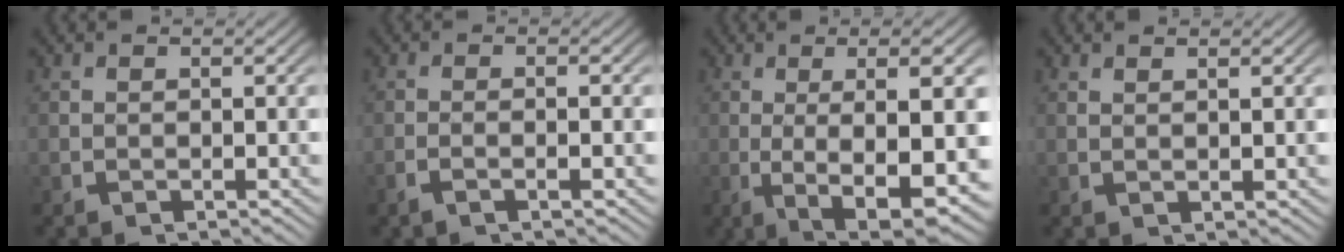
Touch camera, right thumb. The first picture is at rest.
{"total": 1.5, "force": [-0.8, 0.1, 1.3], "torque": [-0.031, 0.002, -0.018]}
{"total": 11.3, "force": [-2.4, 4.6, 10.1], "torque": [-0.174, -0.034, -0.015]}
{"total": 1.1, "force": [0.8, -0.2, 0.7], "torque": [-0.013, 0.000, 0.019]}